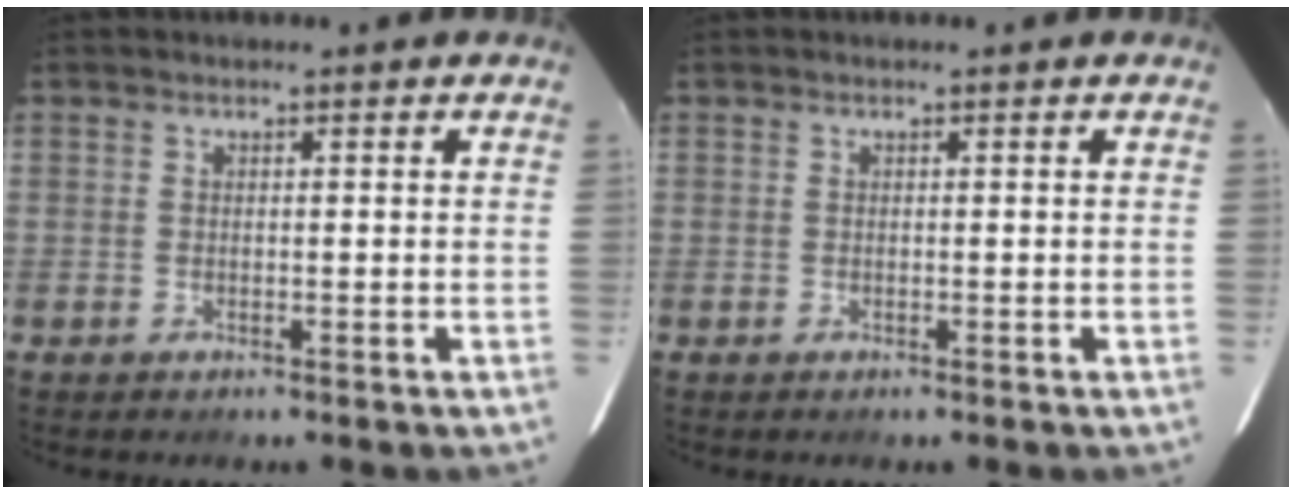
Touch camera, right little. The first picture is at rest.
{"total": 0.0}